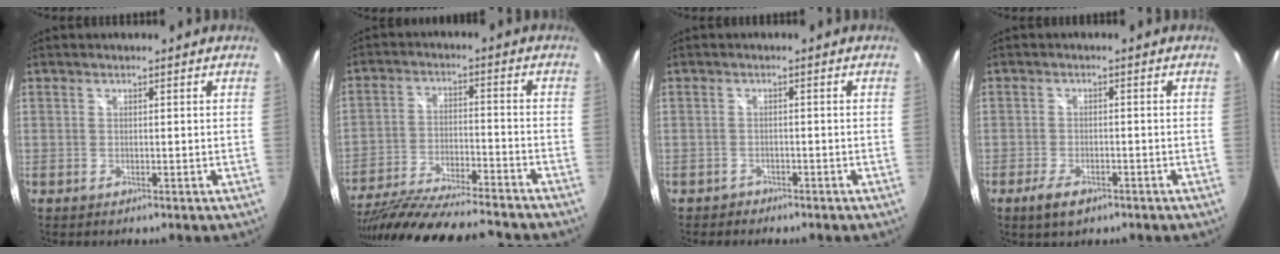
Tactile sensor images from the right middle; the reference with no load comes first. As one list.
[{"total": 22.7, "force": [-19.7, 3.0, 10.8], "torque": [-0.204, -0.048, -0.309]}, {"total": 1.9, "force": [-1.3, 1.3, 0.1], "torque": [-0.008, 0.004, -0.019]}, {"total": 4.5, "force": [-2.9, 2.0, 2.9], "torque": [-0.069, -0.009, -0.050]}]